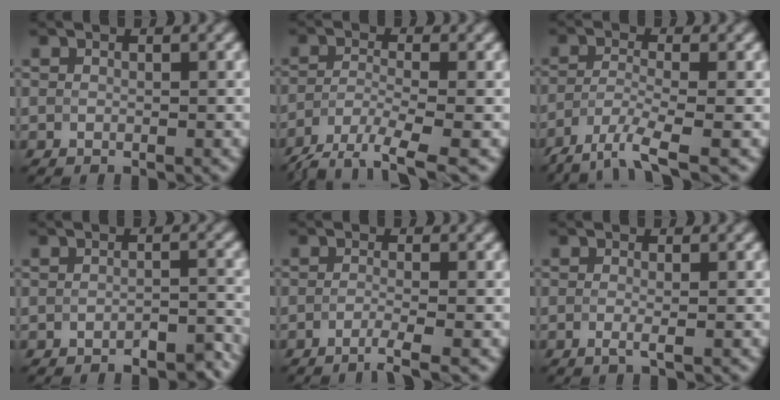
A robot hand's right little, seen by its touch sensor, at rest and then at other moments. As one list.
[{"total": 4.6, "force": [-4.0, 0.7, 2.1], "torque": [-0.048, -0.014, -0.073]}, {"total": 4.6, "force": [-4.1, 0.4, 2.2], "torque": [-0.045, -0.011, -0.081]}, {"total": 2.7, "force": [-2.7, 0.2, 0.3], "torque": [-0.002, 0.003, -0.041]}, {"total": 2.0, "force": [-1.8, -0.1, 0.9], "torque": [-0.009, 0.000, -0.042]}, {"total": 0.9, "force": [-0.7, 0.1, 0.6], "torque": [-0.013, -0.005, -0.013]}]